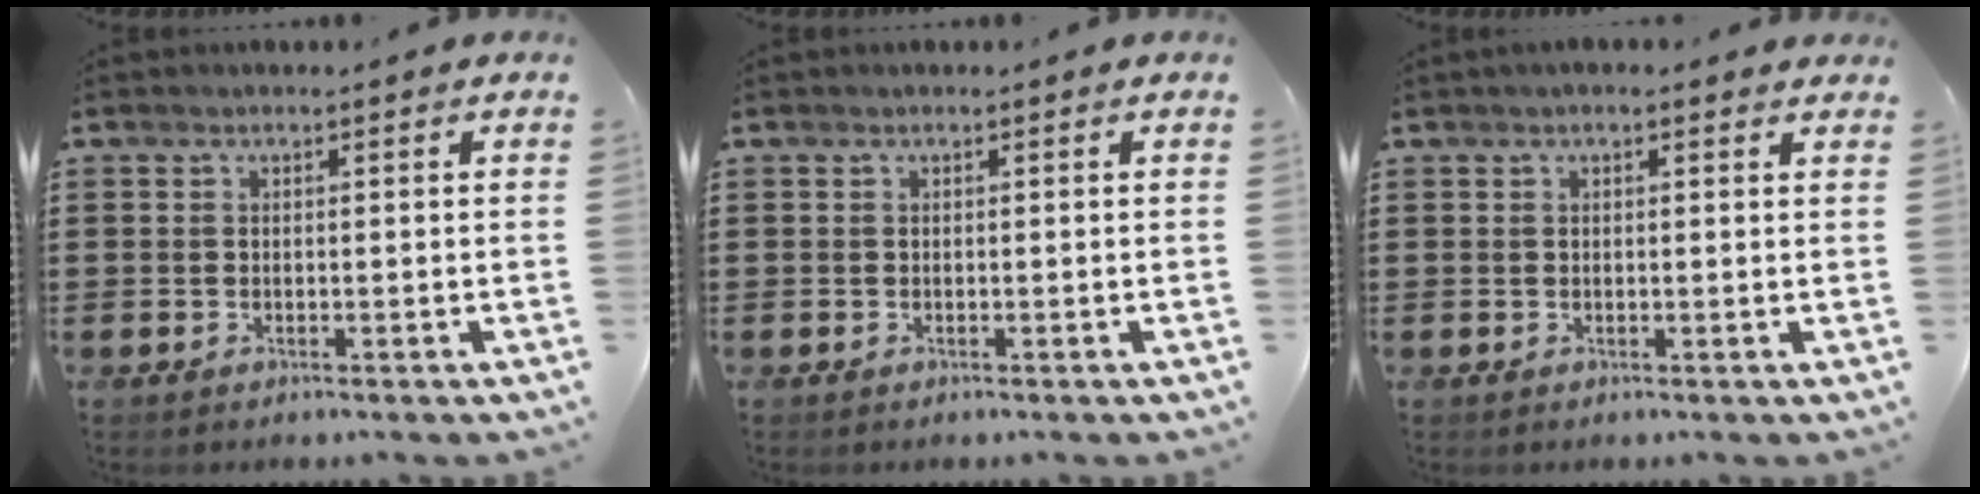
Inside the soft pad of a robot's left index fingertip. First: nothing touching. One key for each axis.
{"total": 0.0}
{"total": 1.1, "fx": 0.7, "fy": 0.3, "fz": 0.9, "tx": -0.017, "ty": 0.003, "tz": 0.011}